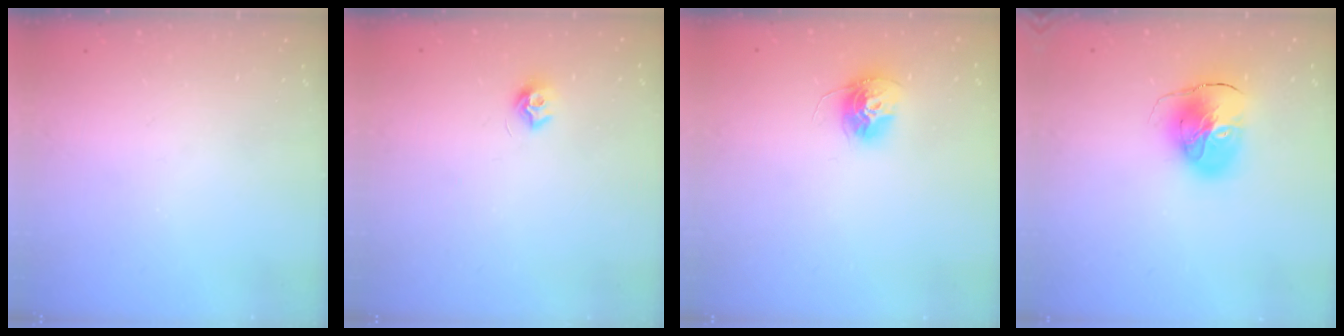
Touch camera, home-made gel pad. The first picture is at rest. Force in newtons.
{"total": 7.6, "press": 7.6, "slide": 0.6}
{"total": 12.1, "press": 12.1, "slide": 1.1}
{"total": 12.3, "press": 12.2, "slide": 1.6}